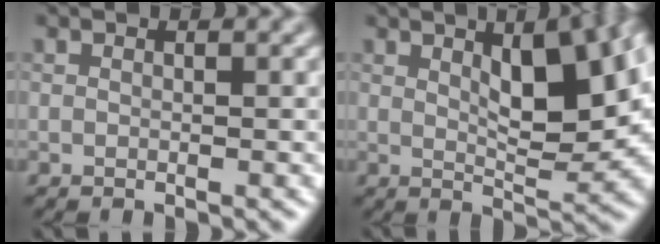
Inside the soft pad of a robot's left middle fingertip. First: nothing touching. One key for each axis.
{"total": 9.5, "fx": 2.7, "fy": 3.5, "fz": 8.4, "tx": -0.111, "ty": 0.013, "tz": 0.039}